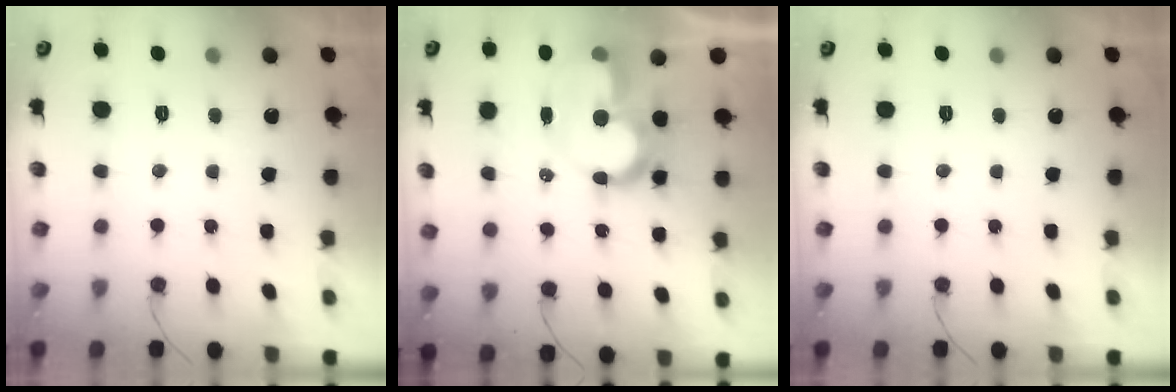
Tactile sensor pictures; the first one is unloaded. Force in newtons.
{"total": 12.2, "press": 12.1, "slide": 1.0}
{"total": 0.0}